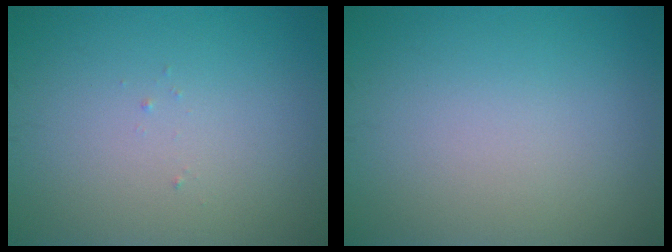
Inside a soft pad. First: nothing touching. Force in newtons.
{"total": 0.0}